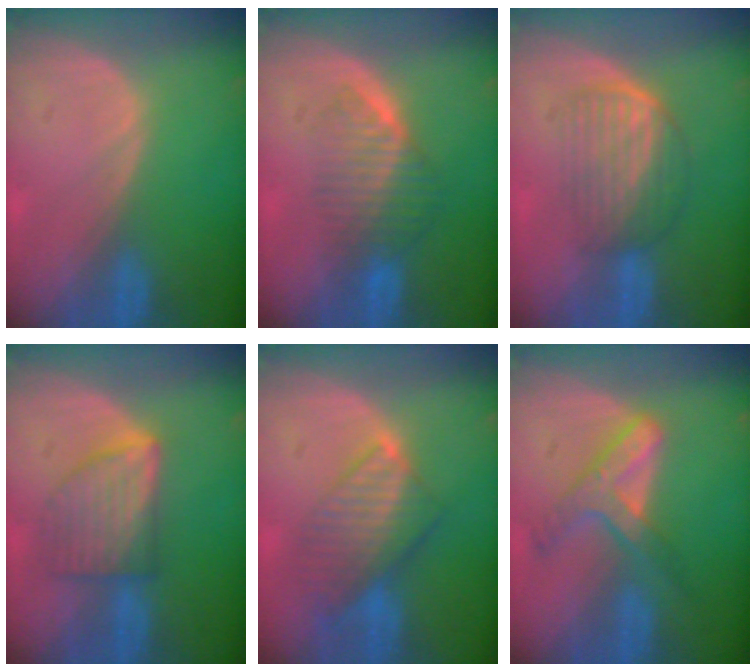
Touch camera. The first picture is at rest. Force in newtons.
{"total": 6.4, "press": 5.8, "slide": 2.7}
{"total": 6.9, "press": 6.0, "slide": 3.5}
{"total": 6.5, "press": 6.5, "slide": 0.1}
{"total": 8.3, "press": 7.1, "slide": 4.3}
{"total": 6.6, "press": 5.8, "slide": 3.3}